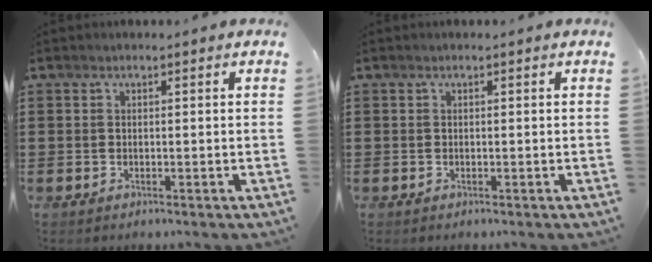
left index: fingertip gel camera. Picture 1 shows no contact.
{"total": 0.0}